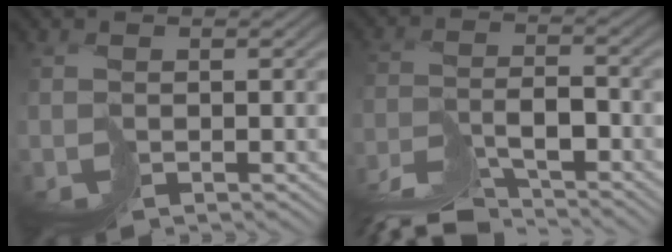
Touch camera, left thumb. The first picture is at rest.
{"total": 7.9, "force": [-7.2, 1.2, 3.1], "torque": [-0.048, -0.001, -0.134]}